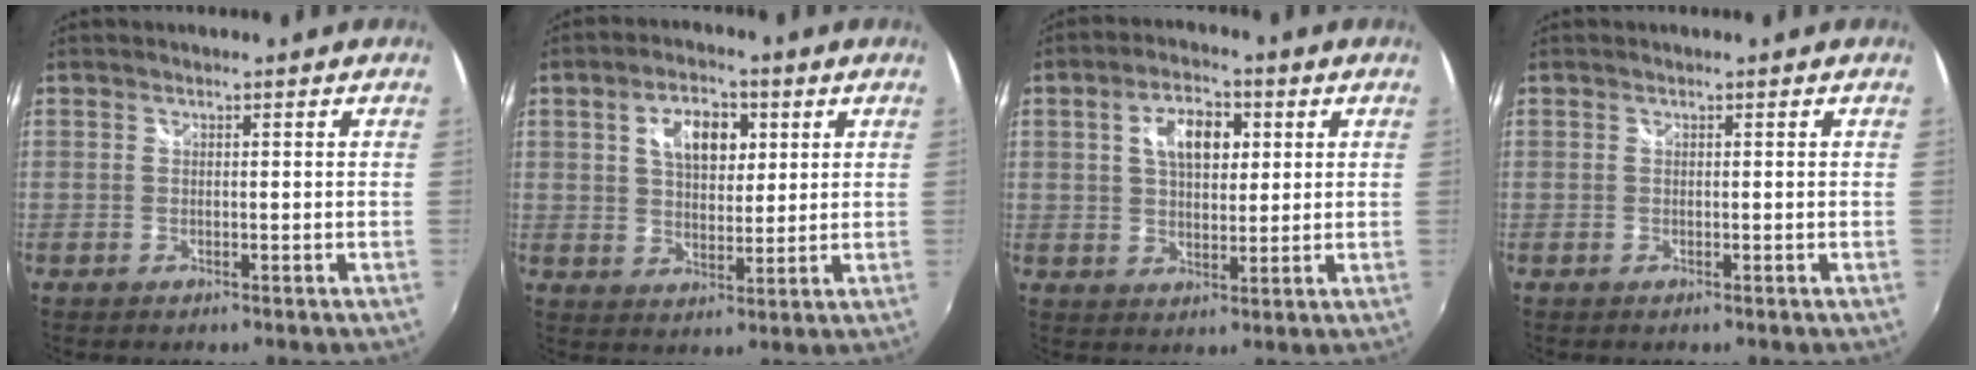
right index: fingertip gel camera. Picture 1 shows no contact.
{"total": 8.9, "force": [3.0, 5.2, 6.5], "torque": [-0.110, 0.019, 0.051]}
{"total": 8.3, "force": [2.4, 4.8, 6.3], "torque": [-0.108, 0.019, 0.040]}
{"total": 0.0}